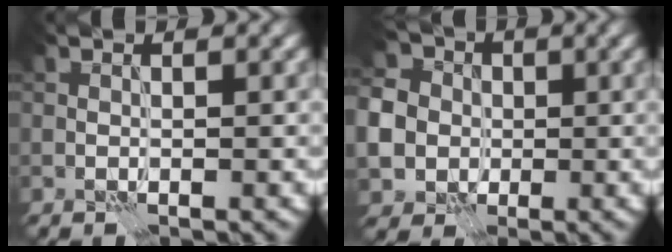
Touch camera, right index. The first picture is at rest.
{"total": 8.7, "force": [-0.4, 8.0, 3.3], "torque": [-0.084, -0.001, -0.040]}